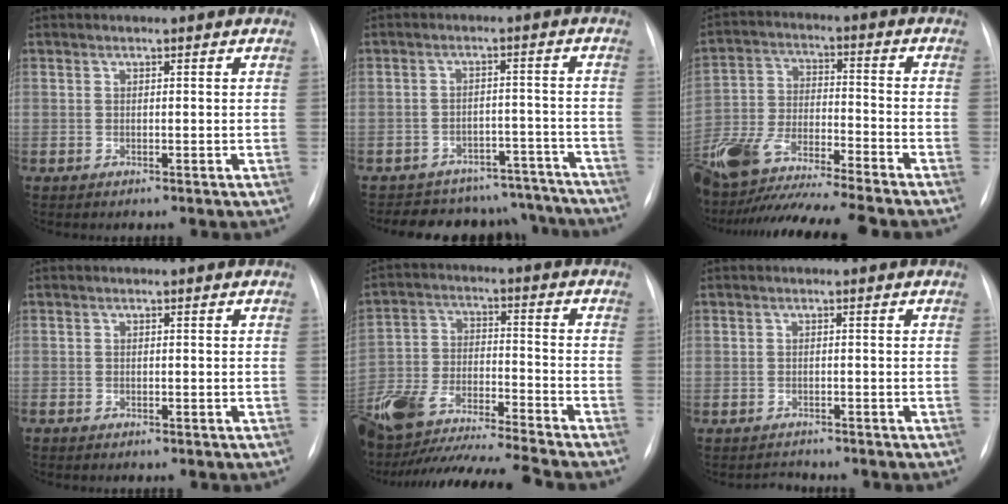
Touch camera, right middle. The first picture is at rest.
{"total": 14.8, "force": [-13.6, 5.5, 1.8], "torque": [-0.012, 0.038, -0.162]}
{"total": 19.3, "force": [-16.9, 1.2, 9.3], "torque": [-0.212, -0.018, -0.300]}
{"total": 1.0, "force": [-0.8, 0.5, 0.5], "torque": [-0.009, -0.001, -0.008]}
{"total": 21.1, "force": [-19.1, 1.1, 8.8], "torque": [-0.203, -0.020, -0.324]}
{"total": 1.5, "force": [-1.3, 0.6, -0.6], "torque": [0.005, -0.004, -0.021]}